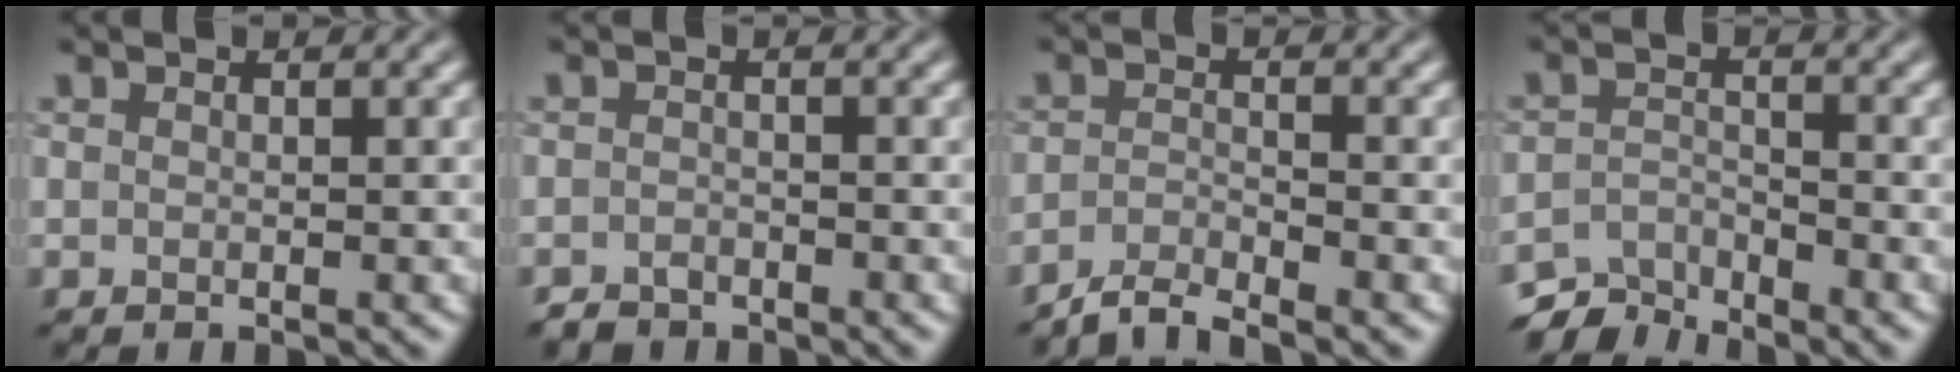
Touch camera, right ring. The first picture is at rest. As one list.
[{"total": 1.5, "force": [-1.3, 0.8, 0.1], "torque": [-0.002, 0.005, -0.028]}, {"total": 2.7, "force": [-2.5, 0.1, 0.9], "torque": [-0.017, 0.004, -0.058]}, {"total": 4.4, "force": [-4.2, 1.3, 0.8], "torque": [-0.007, -0.006, -0.080]}]